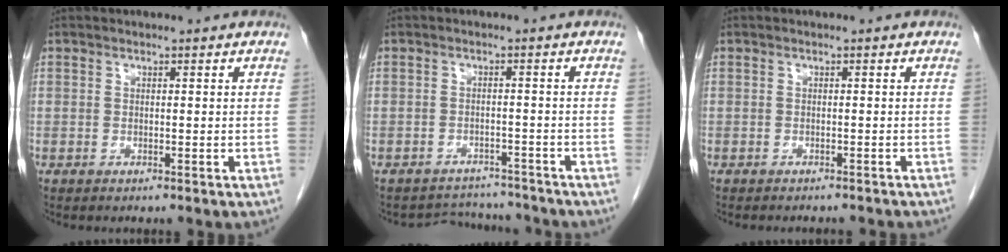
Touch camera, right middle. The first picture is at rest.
{"total": 5.7, "force": [-5.5, 1.4, -0.8], "torque": [0.010, 0.017, -0.073]}
{"total": 5.7, "force": [-5.2, 1.3, 2.1], "torque": [-0.024, -0.006, -0.058]}